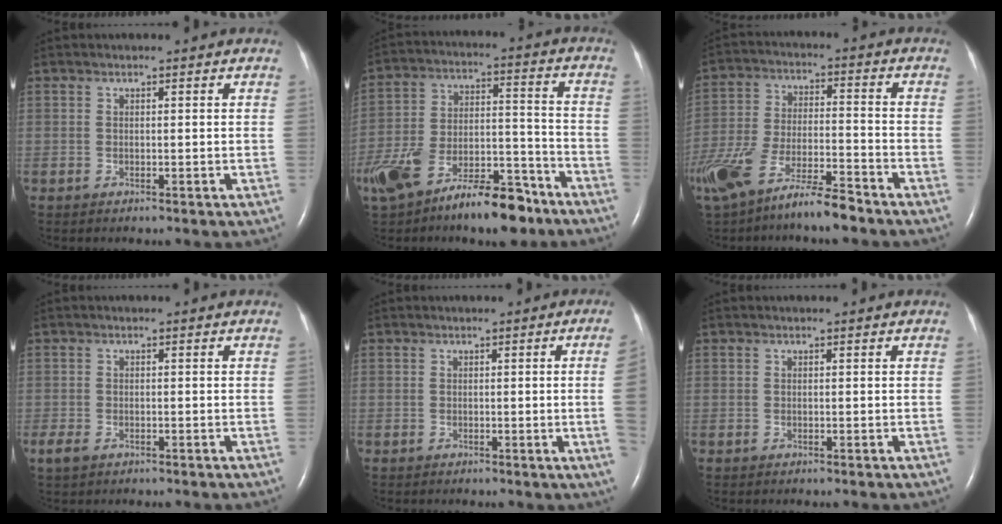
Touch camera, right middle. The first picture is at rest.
{"total": 18.6, "force": [-13.4, 6.6, 11.1], "torque": [-0.218, 0.021, -0.233]}
{"total": 15.2, "force": [-11.7, 3.2, 9.1], "torque": [-0.197, -0.014, -0.216]}
{"total": 2.4, "force": [-1.4, 1.4, 1.5], "torque": [-0.034, -0.005, -0.020]}
{"total": 3.5, "force": [-0.2, -1.5, 3.2], "torque": [-0.041, -0.006, -0.001]}
{"total": 0.0}